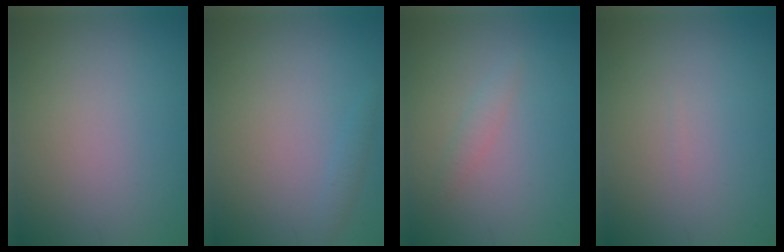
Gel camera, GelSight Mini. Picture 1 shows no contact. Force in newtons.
{"total": 0.8, "press": 0.8, "slide": 0.2}
{"total": 1.1, "press": 1.1, "slide": 0.0}
{"total": 0.0}